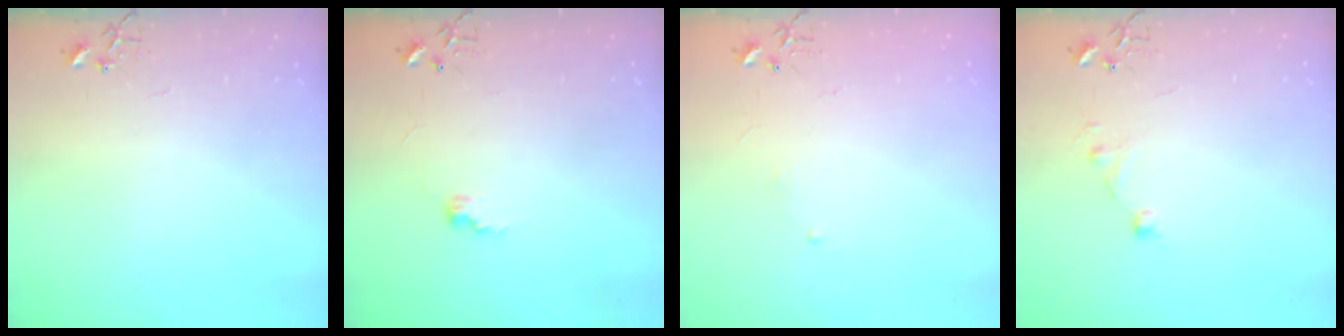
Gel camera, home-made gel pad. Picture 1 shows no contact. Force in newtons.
{"total": 7.0, "press": 7.0, "slide": 0.6}
{"total": 2.9, "press": 2.8, "slide": 0.5}
{"total": 9.6, "press": 9.6, "slide": 0.8}